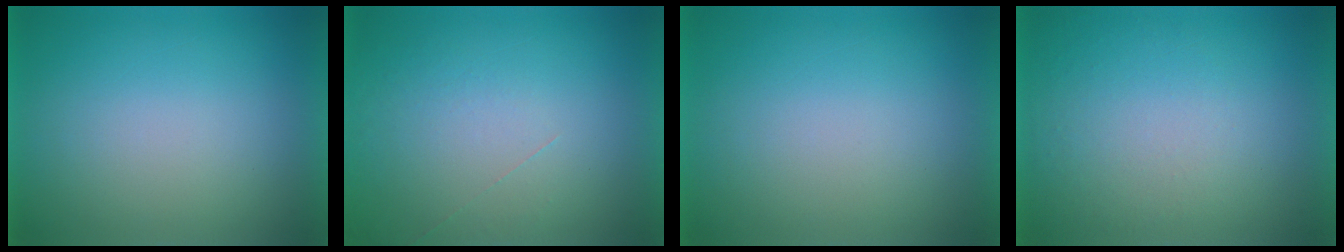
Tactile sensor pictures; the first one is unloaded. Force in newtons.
{"total": 1.2}
{"total": 0.0}
{"total": 1.0}